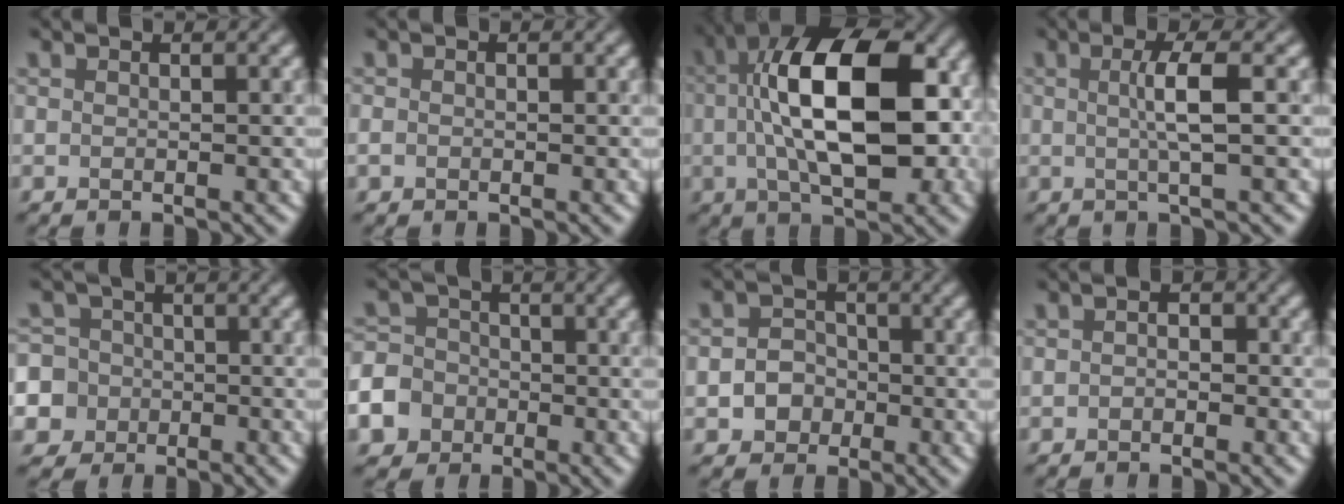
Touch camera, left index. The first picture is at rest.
{"total": 0.8, "force": [-0.3, 0.7, 0.3], "torque": [-0.004, -0.004, -0.007]}
{"total": 13.0, "force": [0.6, 5.6, 11.7], "torque": [-0.175, 0.018, 0.002]}
{"total": 3.1, "force": [0.2, 0.5, 3.0], "torque": [-0.054, 0.003, -0.001]}
{"total": 8.9, "force": [-3.1, 8.1, 1.9], "torque": [-0.055, -0.005, -0.092]}
{"total": 9.4, "force": [-4.7, 7.8, 2.2], "torque": [-0.063, -0.028, -0.104]}
{"total": 3.2, "force": [-0.9, 2.8, 1.3], "torque": [-0.001, 0.001, -0.024]}
{"total": 1.2, "force": [-0.4, 0.9, 0.6], "torque": [-0.011, -0.002, -0.012]}